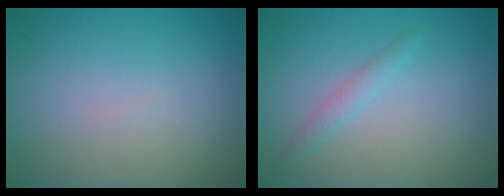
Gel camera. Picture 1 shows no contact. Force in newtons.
{"total": 1.3, "press": 1.3, "slide": 0.1}